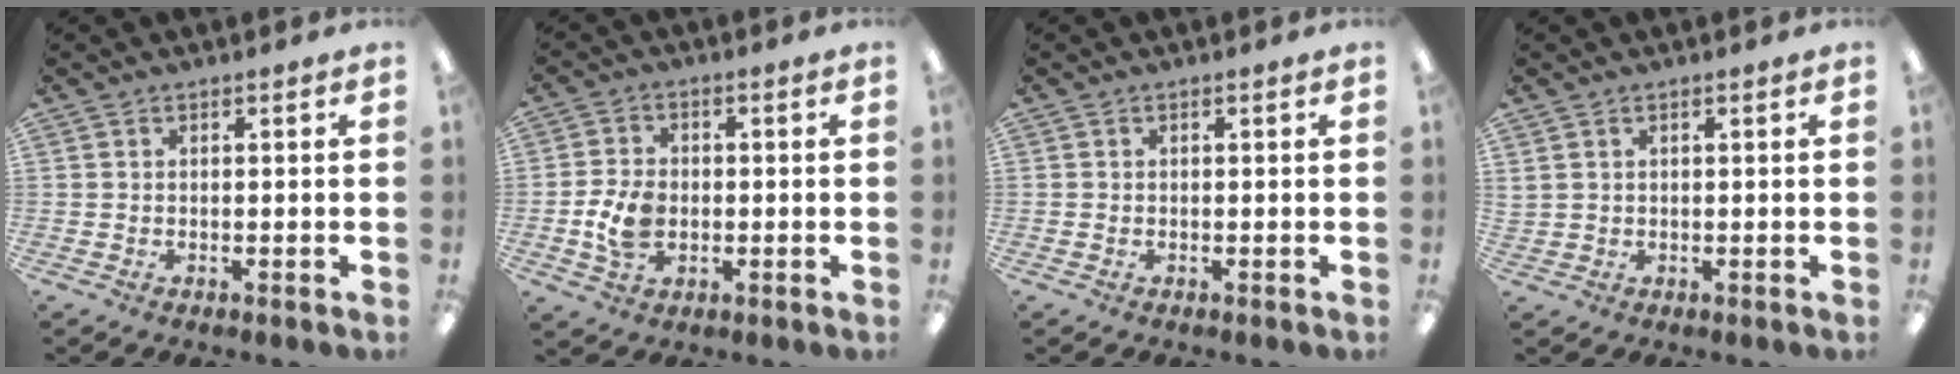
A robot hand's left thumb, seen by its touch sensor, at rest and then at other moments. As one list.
[{"total": 7.4, "force": [-1.3, 5.2, 5.1], "torque": [-0.104, 0.001, -0.023]}, {"total": 0.0}, {"total": 1.0, "force": [0.5, 0.9, 0.2], "torque": [-0.006, 0.000, 0.009]}]